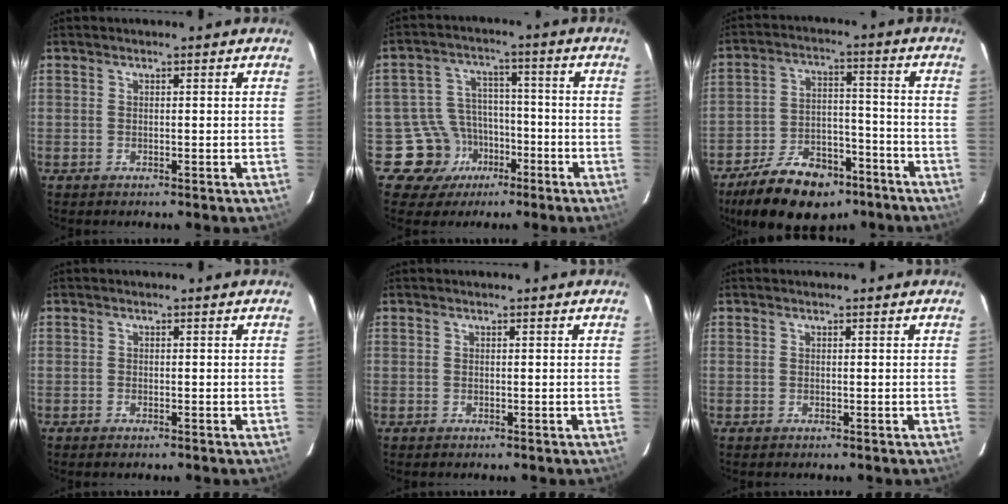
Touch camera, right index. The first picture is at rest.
{"total": 9.3, "force": [-5.2, 7.7, 0.5], "torque": [-0.029, 0.032, -0.074]}
{"total": 17.2, "force": [-12.1, 8.8, 8.4], "torque": [-0.177, 0.010, -0.181]}
{"total": 0.6, "force": [-0.5, 0.2, 0.2], "torque": [-0.004, -0.001, -0.011]}
{"total": 0.0}
{"total": 0.0}